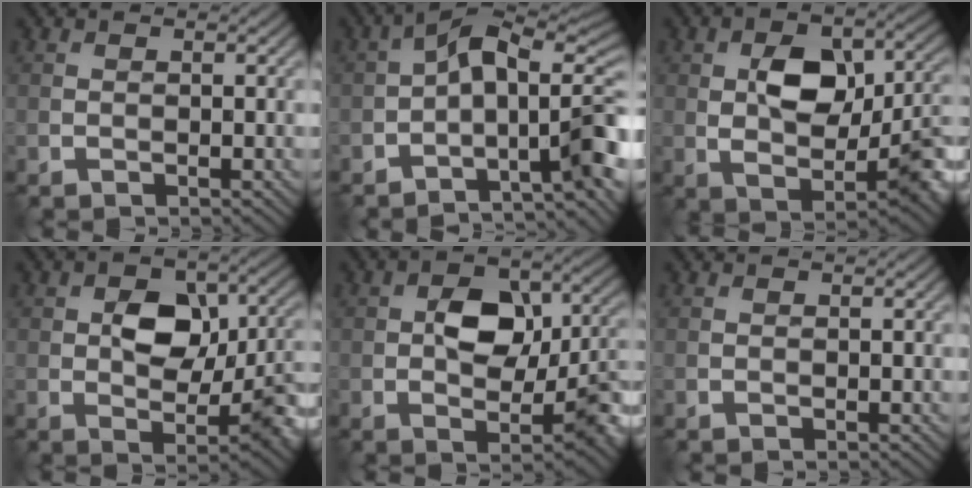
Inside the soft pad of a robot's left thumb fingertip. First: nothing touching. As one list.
[{"total": 11.2, "force": [-2.3, 5.2, 9.6], "torque": [-0.126, 0.009, -0.048]}, {"total": 11.8, "force": [0.2, 6.4, 9.9], "torque": [-0.154, 0.000, 0.003]}, {"total": 9.5, "force": [0.0, 5.3, 7.8], "torque": [-0.115, 0.004, -0.003]}, {"total": 10.3, "force": [-0.7, 5.7, 8.6], "torque": [-0.128, 0.009, -0.017]}, {"total": 0.0}]